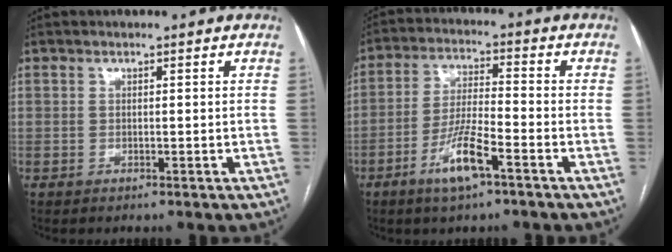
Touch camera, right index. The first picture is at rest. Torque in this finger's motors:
{"motor_torque": [1.26, -0.55, 0.47, 0.12]}